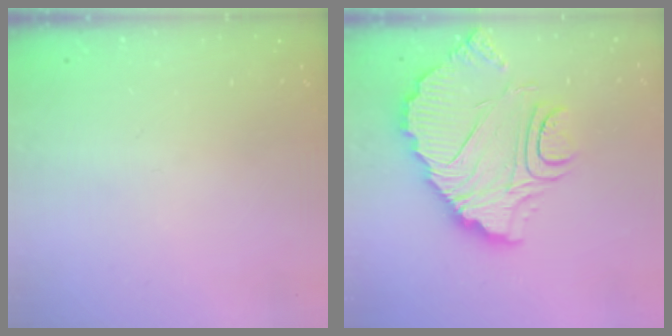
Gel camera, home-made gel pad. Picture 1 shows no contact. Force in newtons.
{"total": 16.5, "press": 16.4, "slide": 1.4}